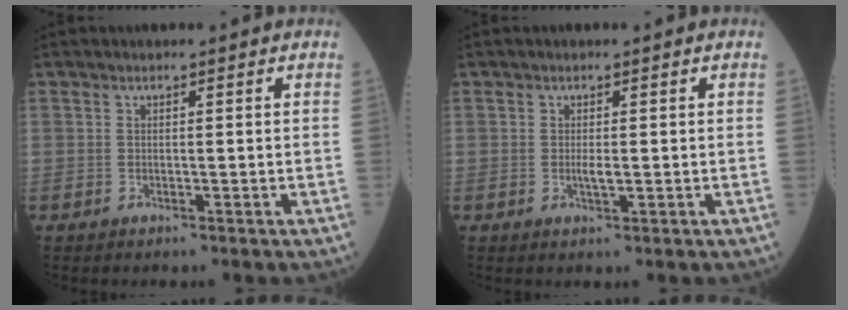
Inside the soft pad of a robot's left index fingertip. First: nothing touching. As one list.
[{"total": 1.4, "force": [0.0, 0.3, 1.3], "torque": [-0.028, -0.003, 0.000]}]